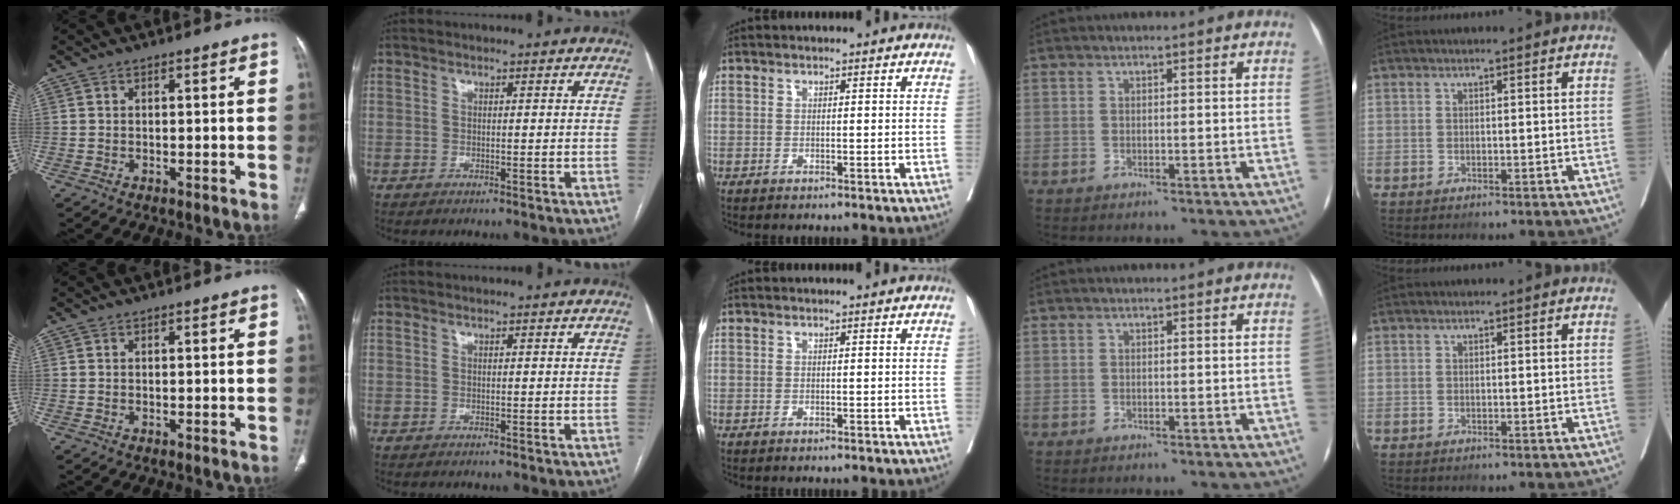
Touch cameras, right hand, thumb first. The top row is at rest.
{}